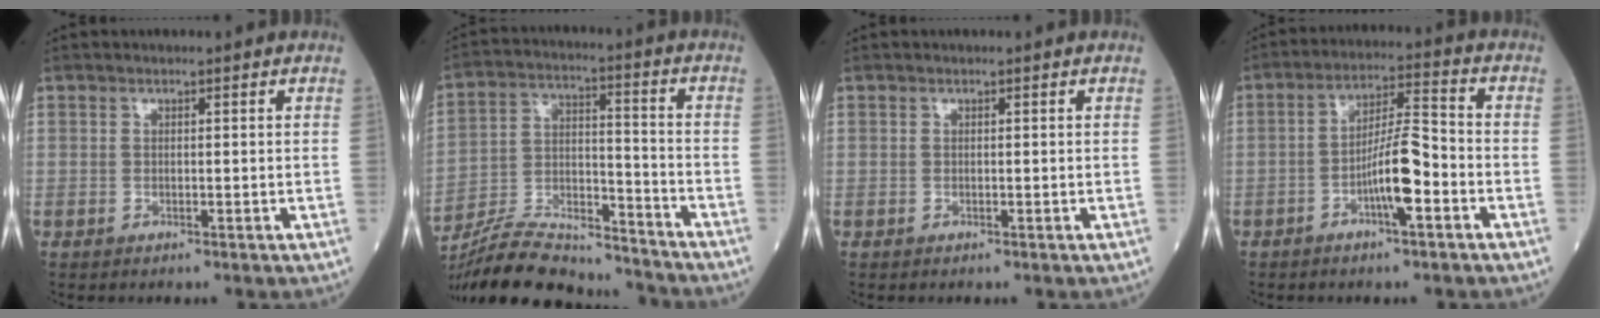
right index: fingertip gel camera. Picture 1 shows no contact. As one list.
[{"total": 18.2, "force": [-17.2, 2.7, 5.4], "torque": [-0.114, 0.011, -0.286]}, {"total": 0.0}, {"total": 7.9, "force": [-3.1, 0.9, 7.2], "torque": [-0.137, 0.010, -0.053]}]